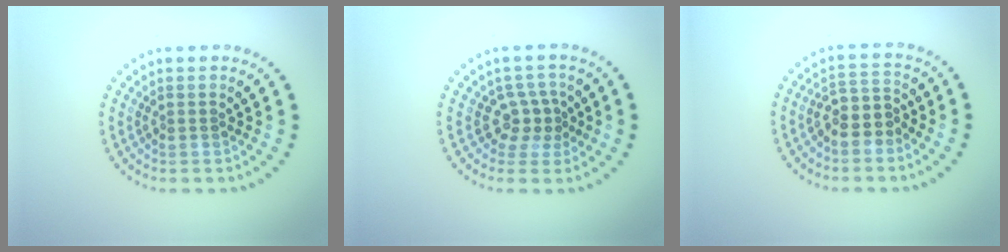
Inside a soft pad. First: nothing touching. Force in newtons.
{"total": 2.4, "press": 1.9, "slide": 1.5}
{"total": 2.9, "press": 2.5, "slide": 1.6}